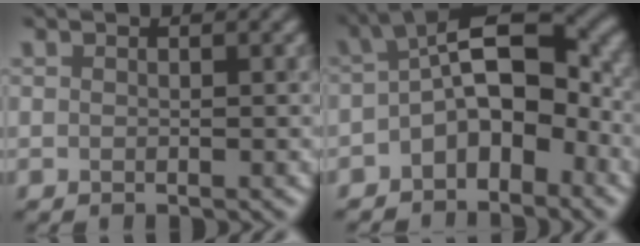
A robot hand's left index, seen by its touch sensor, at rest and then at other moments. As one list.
[{"total": 8.4, "force": [-1.6, 4.5, 7.0], "torque": [-0.103, 0.021, -0.041]}]